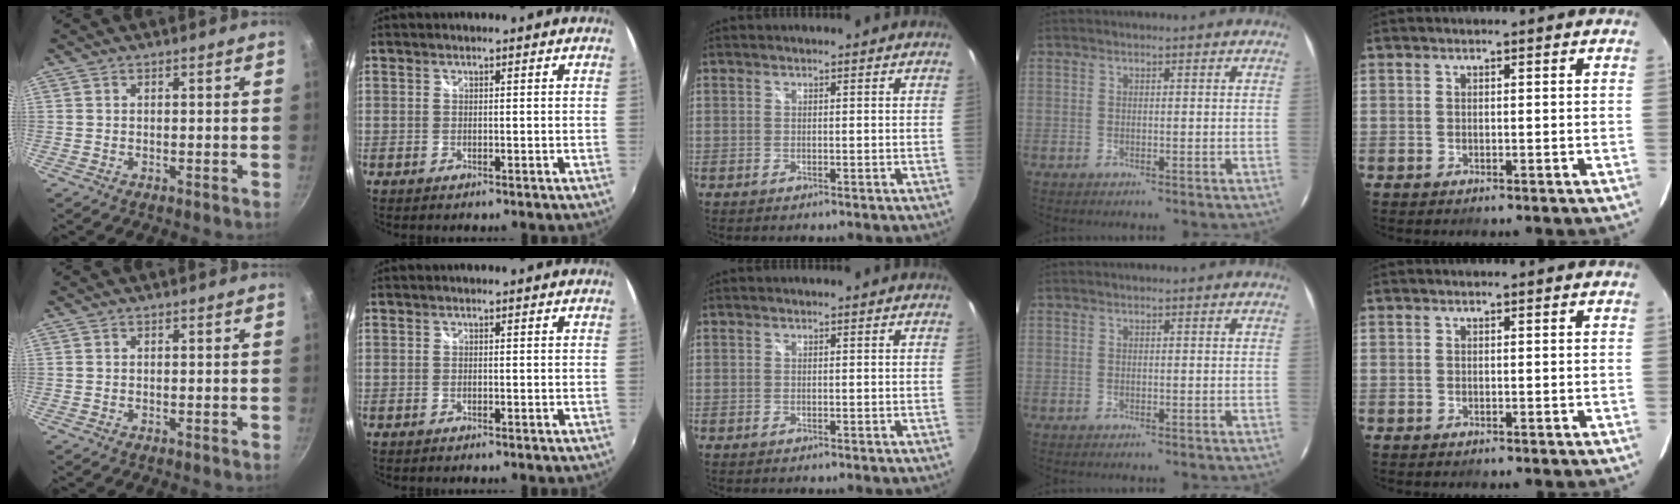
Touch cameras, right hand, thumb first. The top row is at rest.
{}